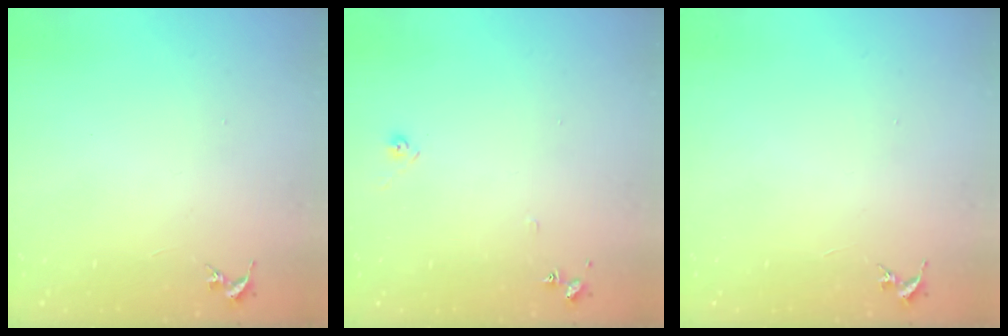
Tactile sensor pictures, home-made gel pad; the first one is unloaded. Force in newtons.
{"total": 6.2, "press": 6.2, "slide": 0.6}
{"total": 0.0}